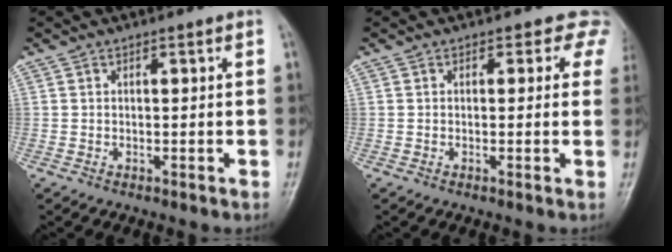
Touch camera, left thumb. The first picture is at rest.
{"total": 3.5, "force": [2.2, 2.6, 0.8], "torque": [0.026, -0.007, -0.002]}